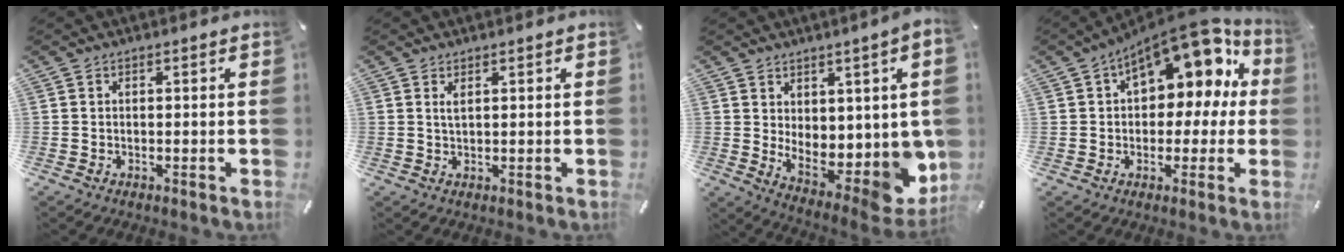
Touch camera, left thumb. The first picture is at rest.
{"total": 1.5, "force": [0.8, 0.2, 1.2], "torque": [-0.026, 0.000, 0.013]}
{"total": 11.8, "force": [-1.1, 5.8, 10.2], "torque": [-0.085, -0.033, -0.006]}
{"total": 15.2, "force": [7.8, 8.6, 9.8], "torque": [-0.130, -0.057, 0.132]}